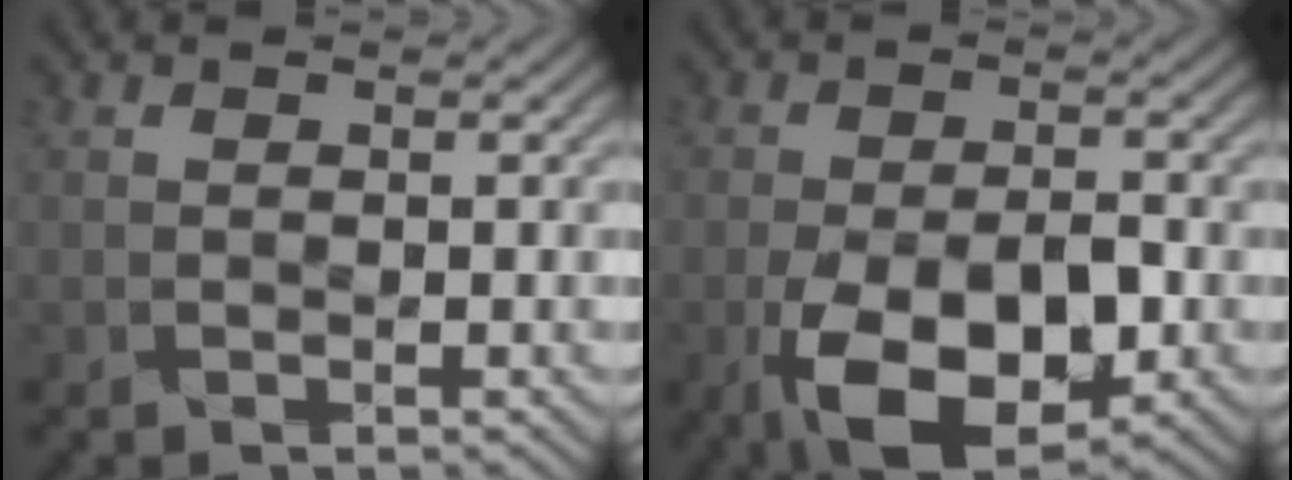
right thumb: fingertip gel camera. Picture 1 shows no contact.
{"total": 12.6, "force": [-4.9, 6.3, 9.7], "torque": [-0.197, -0.028, -0.068]}